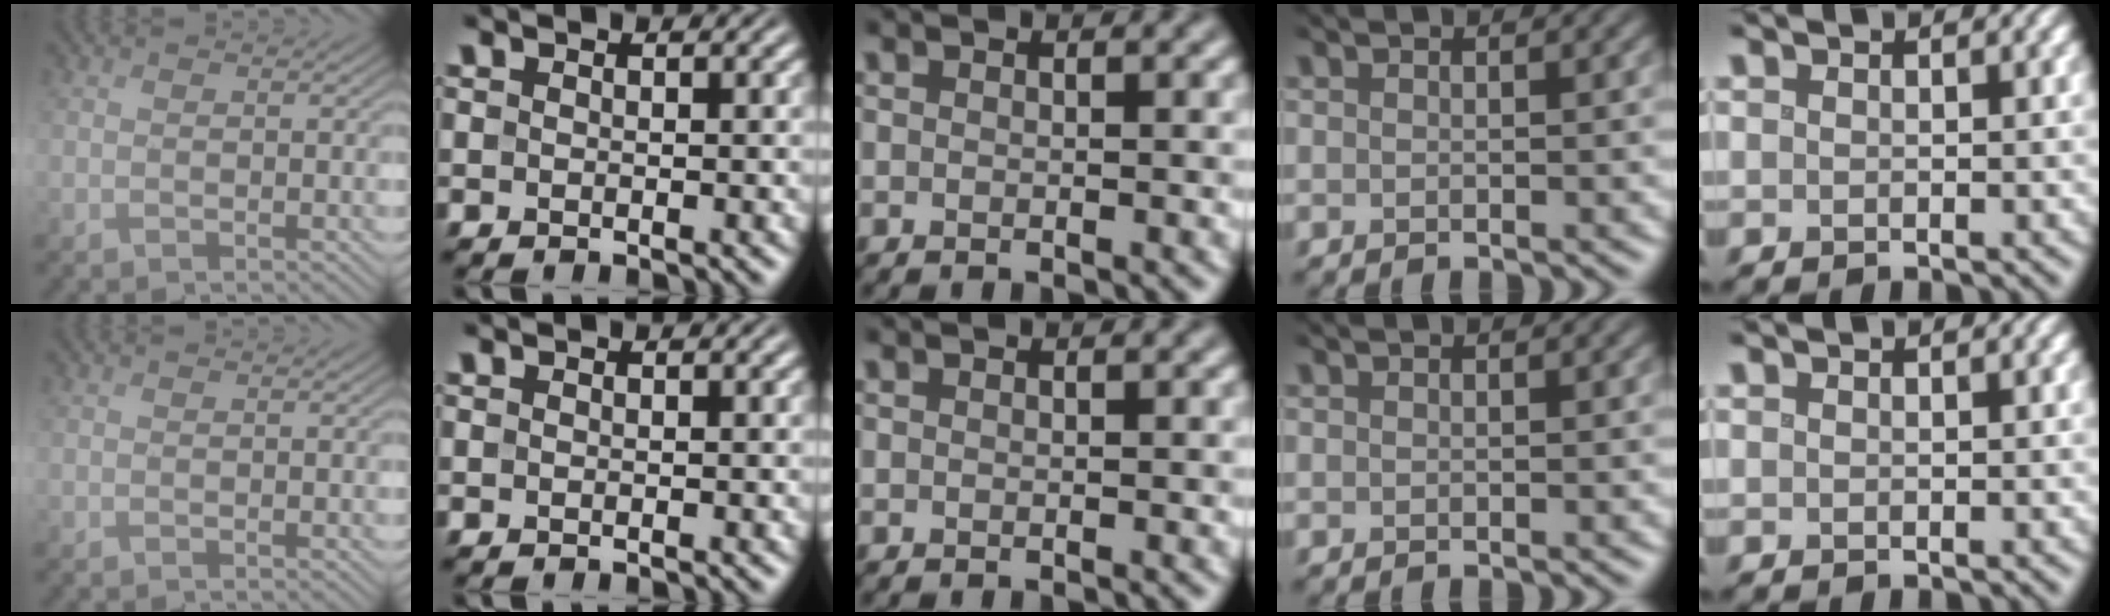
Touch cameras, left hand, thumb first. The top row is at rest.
{}